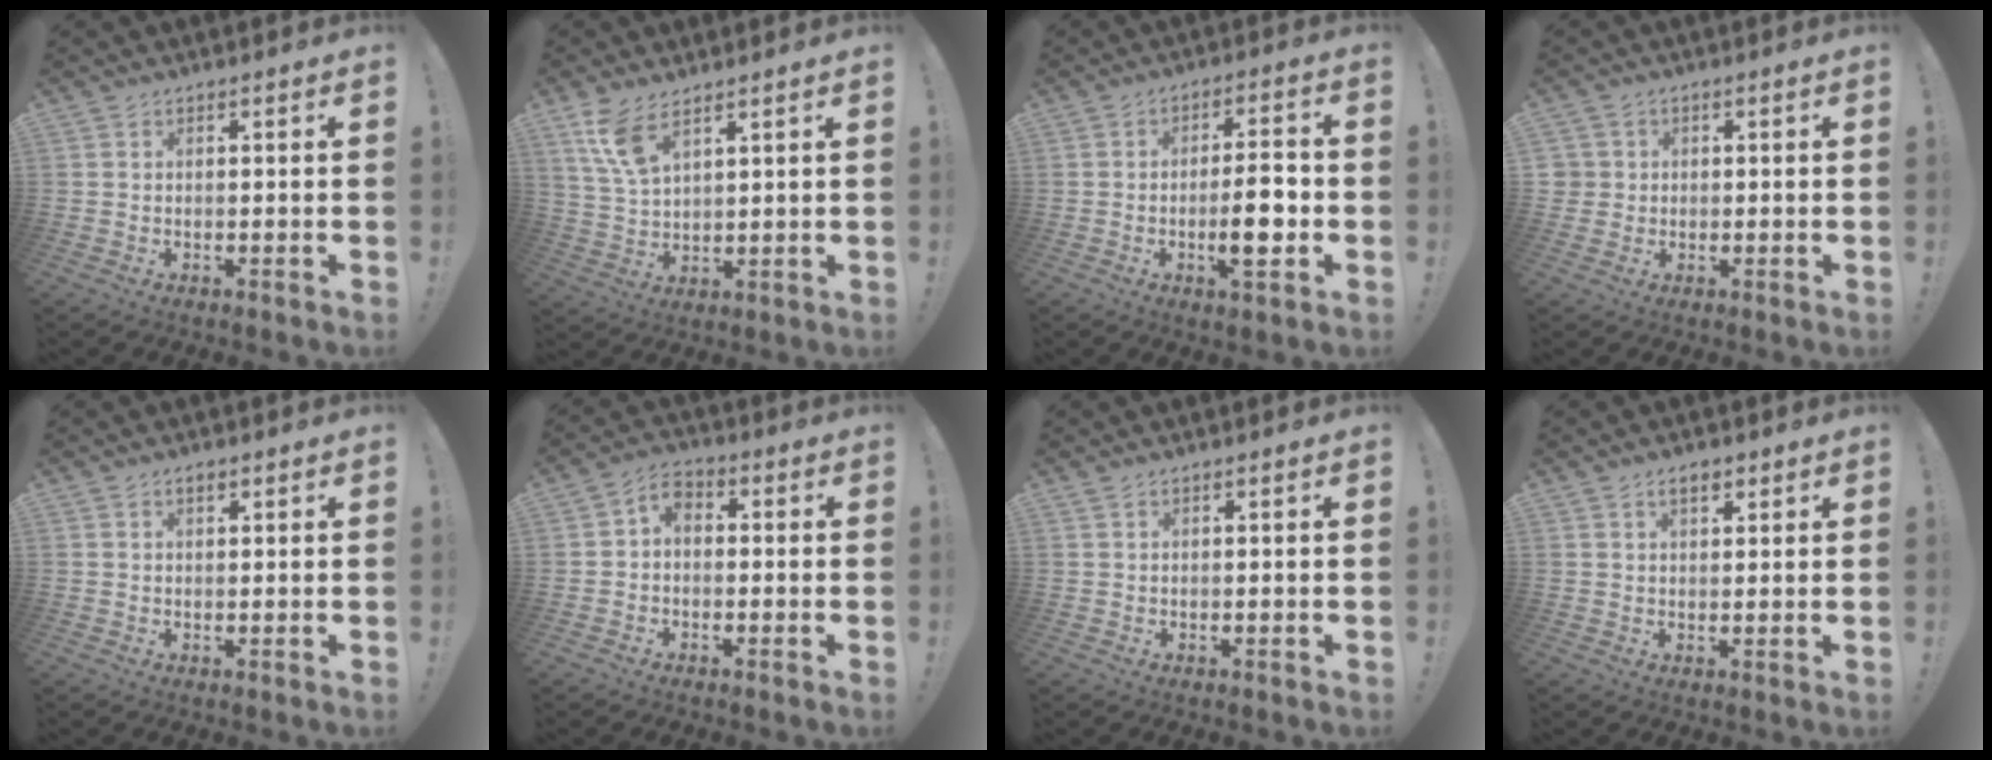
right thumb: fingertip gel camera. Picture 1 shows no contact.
{"total": 8.5, "force": [5.6, 3.1, 5.5], "torque": [-0.103, -0.024, 0.106]}
{"total": 9.8, "force": [-2.3, 2.6, 9.2], "torque": [-0.150, -0.002, -0.046]}
{"total": 2.8, "force": [0.4, 2.7, 0.5], "torque": [-0.006, 0.003, 0.008]}
{"total": 1.3, "force": [0.8, 0.6, 0.8], "torque": [-0.012, -0.002, 0.014]}
{"total": 4.2, "force": [-0.9, 3.0, 2.8], "torque": [-0.063, 0.014, -0.016]}
{"total": 0.6, "force": [0.4, -0.1, 0.4], "torque": [-0.010, 0.001, 0.007]}
{"total": 3.4, "force": [2.0, 1.8, 2.2], "torque": [-0.028, -0.005, 0.031]}